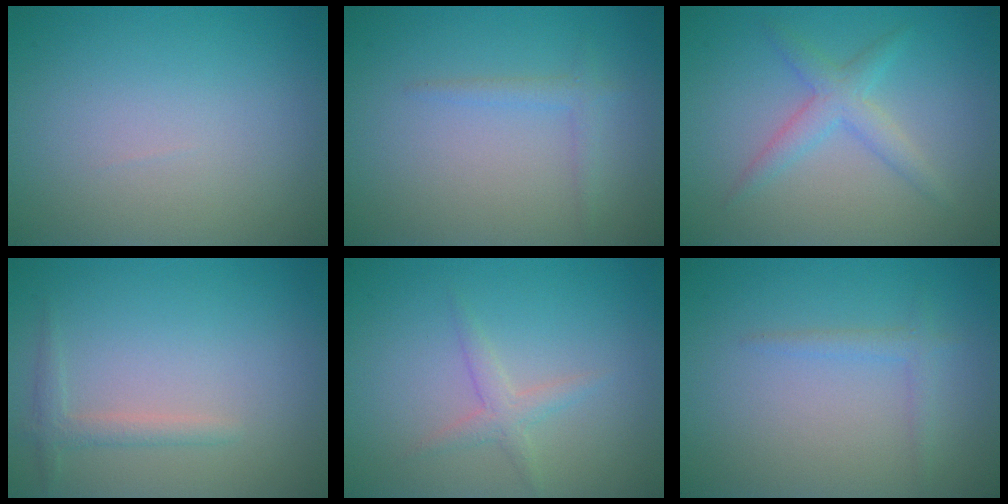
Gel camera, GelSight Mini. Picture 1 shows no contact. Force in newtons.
{"total": 1.3, "press": 1.3, "slide": 0.1}
{"total": 2.6, "press": 2.6, "slide": 0.0}
{"total": 1.5, "press": 1.5, "slide": 0.1}
{"total": 1.6, "press": 1.6, "slide": 0.1}
{"total": 1.3, "press": 1.3, "slide": 0.1}